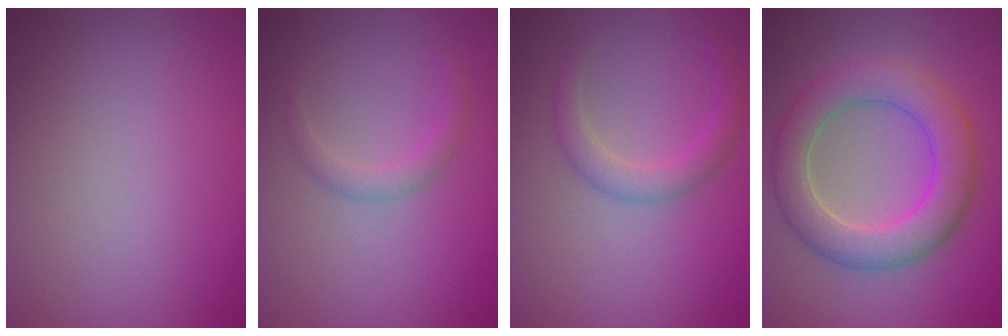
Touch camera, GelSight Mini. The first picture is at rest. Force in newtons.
{"total": 1.4, "press": 1.4, "slide": 0.0}
{"total": 2.2, "press": 2.2, "slide": 0.0}
{"total": 6.3, "press": 6.3, "slide": 0.5}